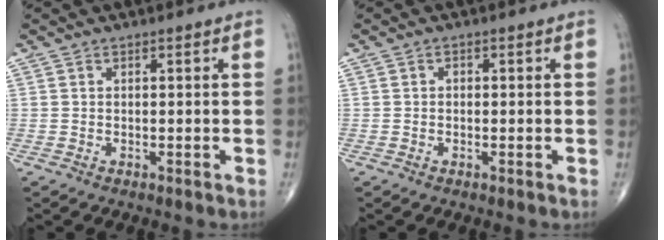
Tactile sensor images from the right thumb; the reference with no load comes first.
{"total": 0.6, "force": [-0.1, 0.5, 0.3], "torque": [-0.001, 0.002, -0.004]}